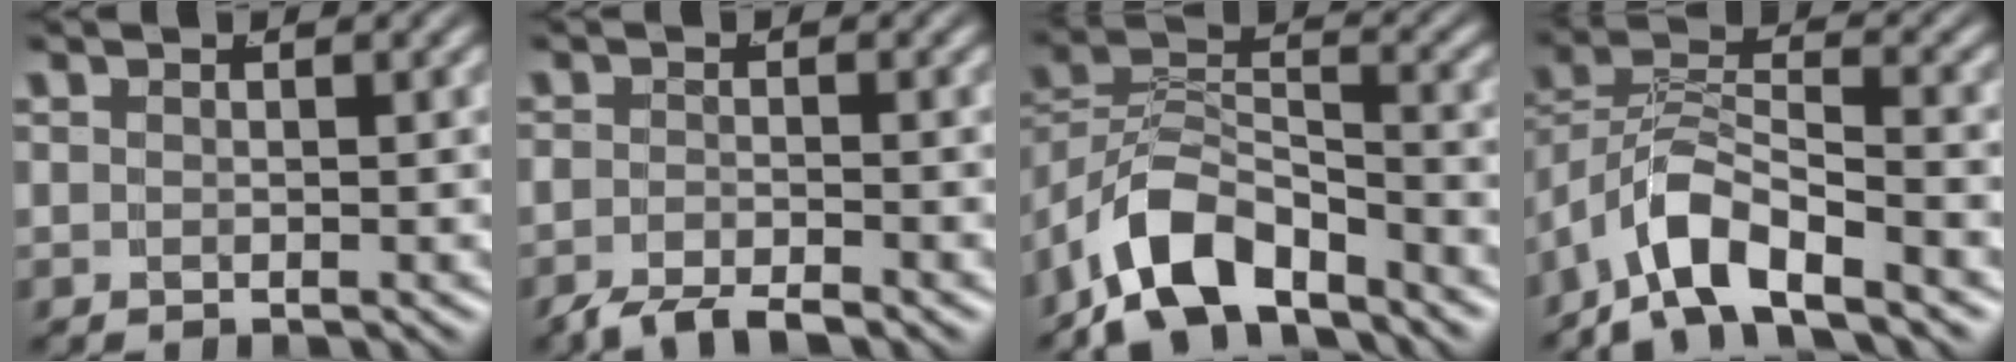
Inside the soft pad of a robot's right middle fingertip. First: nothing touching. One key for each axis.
{"total": 2.8, "fx": -2.6, "fy": 0.3, "fz": 1.1, "tx": -0.021, "ty": -0.006, "tz": -0.045}
{"total": 7.1, "fx": -4.3, "fy": 4.0, "fz": 4.1, "tx": -0.082, "ty": -0.016, "tz": -0.070}
{"total": 5.4, "fx": -2.9, "fy": 2.9, "fz": 3.5, "tx": -0.086, "ty": -0.009, "tz": -0.045}